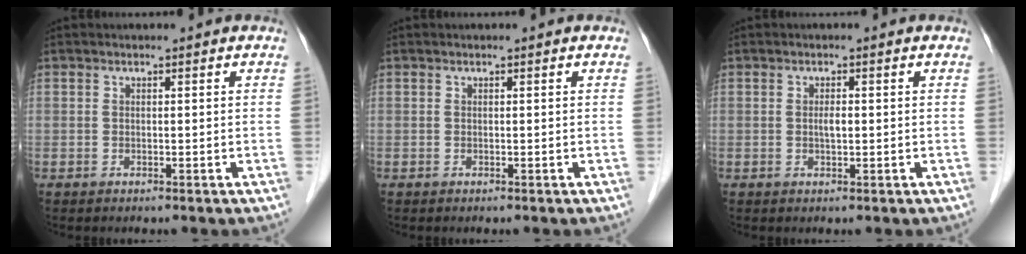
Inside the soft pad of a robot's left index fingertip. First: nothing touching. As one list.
[{"total": 0.0}, {"total": 1.3, "force": [-0.2, 0.4, 1.3], "torque": [-0.024, -0.003, -0.003]}]